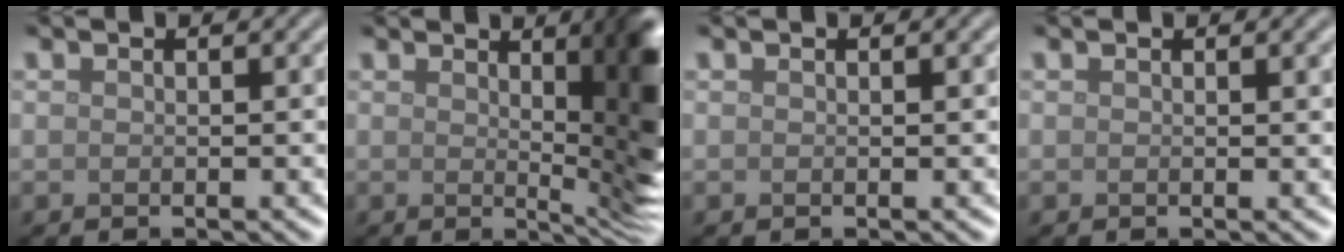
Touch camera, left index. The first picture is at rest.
{"total": 9.0, "force": [2.0, 2.2, 8.5], "torque": [-0.087, -0.001, 0.032]}
{"total": 0.0}
{"total": 1.4, "force": [0.5, 0.3, 1.2], "torque": [-0.010, 0.004, 0.006]}